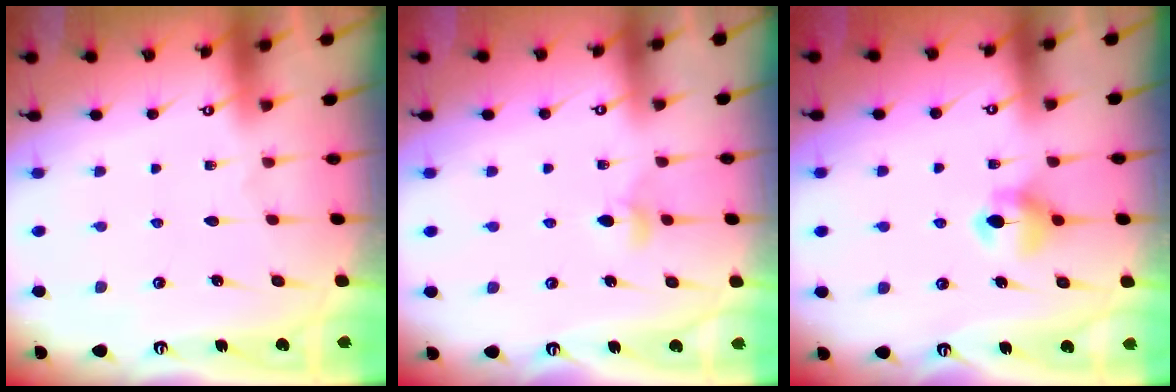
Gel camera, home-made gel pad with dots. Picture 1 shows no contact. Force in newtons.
{"total": 3.3, "press": 3.2, "slide": 0.8}
{"total": 6.5, "press": 6.5, "slide": 0.5}